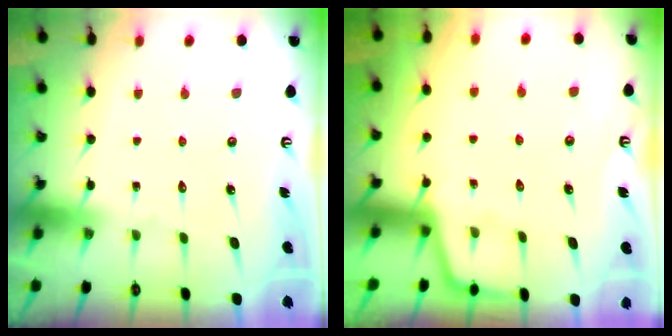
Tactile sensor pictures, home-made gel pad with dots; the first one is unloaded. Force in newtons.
{"total": 1.4, "press": 1.3, "slide": 0.3}